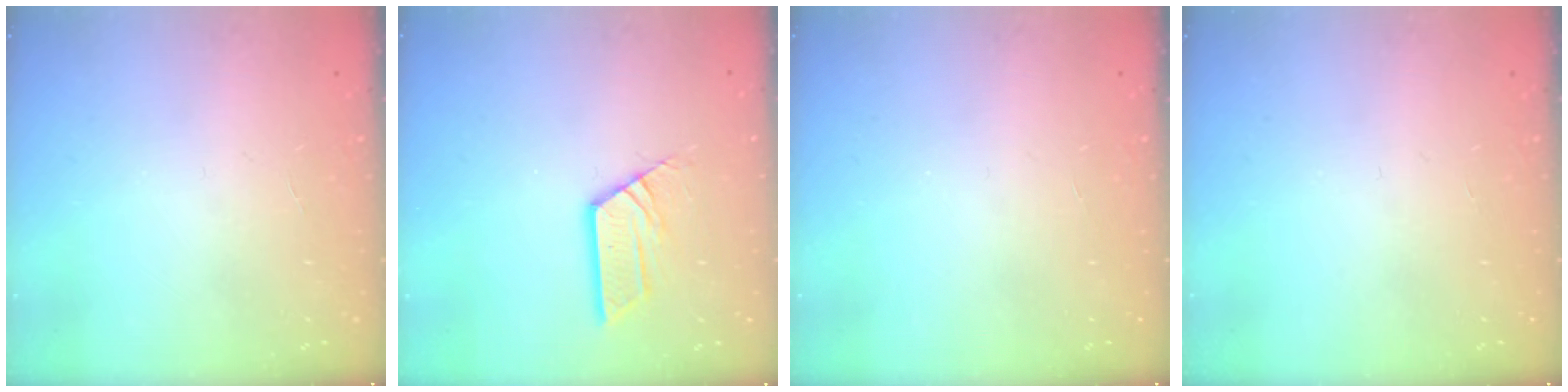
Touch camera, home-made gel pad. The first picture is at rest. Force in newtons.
{"total": 8.0, "press": 8.0, "slide": 0.5}
{"total": 0.0}
{"total": 0.0}